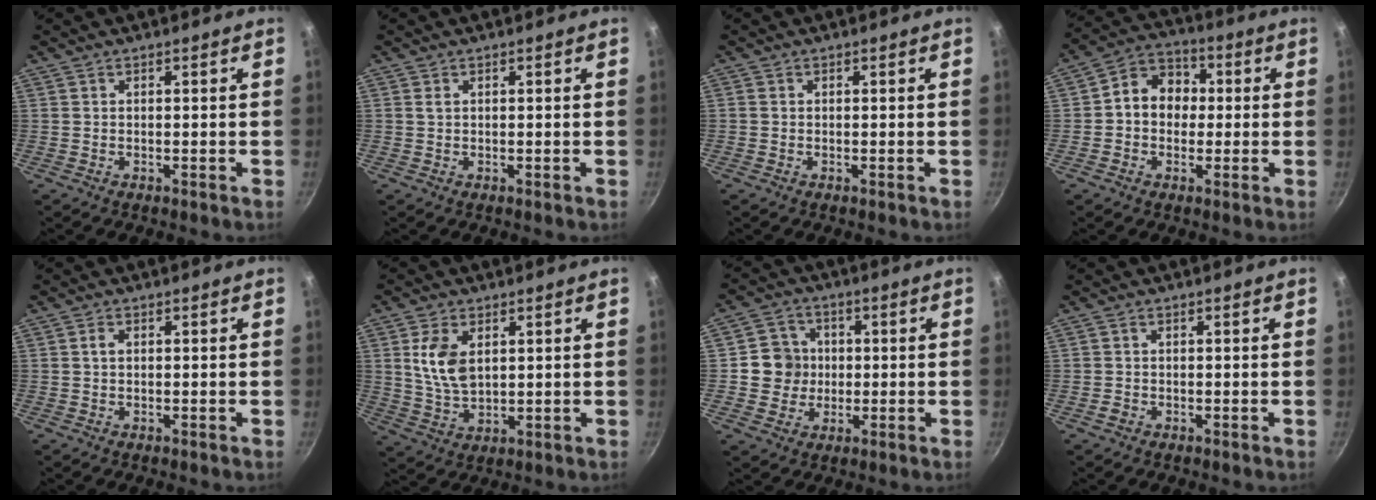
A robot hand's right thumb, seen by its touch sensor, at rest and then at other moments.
{"total": 0.7, "force": [0.3, 0.5, 0.5], "torque": [-0.011, 0.000, 0.006]}
{"total": 0.5, "force": [-0.1, 0.5, 0.2], "torque": [-0.002, 0.001, -0.002]}
{"total": 9.4, "force": [0.2, 7.8, 5.1], "torque": [-0.044, 0.025, -0.015]}
{"total": 1.3, "force": [0.2, 0.9, 0.9], "torque": [-0.016, 0.005, 0.003]}
{"total": 8.4, "force": [2.4, 5.0, 6.2], "torque": [-0.115, -0.017, 0.051]}
{"total": 7.5, "force": [0.1, 7.1, 2.1], "torque": [0.001, 0.011, -0.007]}
{"total": 1.2, "force": [-0.6, 1.0, 0.4], "torque": [-0.005, 0.003, -0.008]}